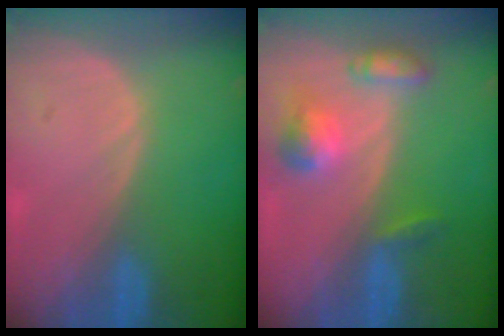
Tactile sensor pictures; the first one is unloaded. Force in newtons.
{"total": 5.8, "press": 5.4, "slide": 2.3}